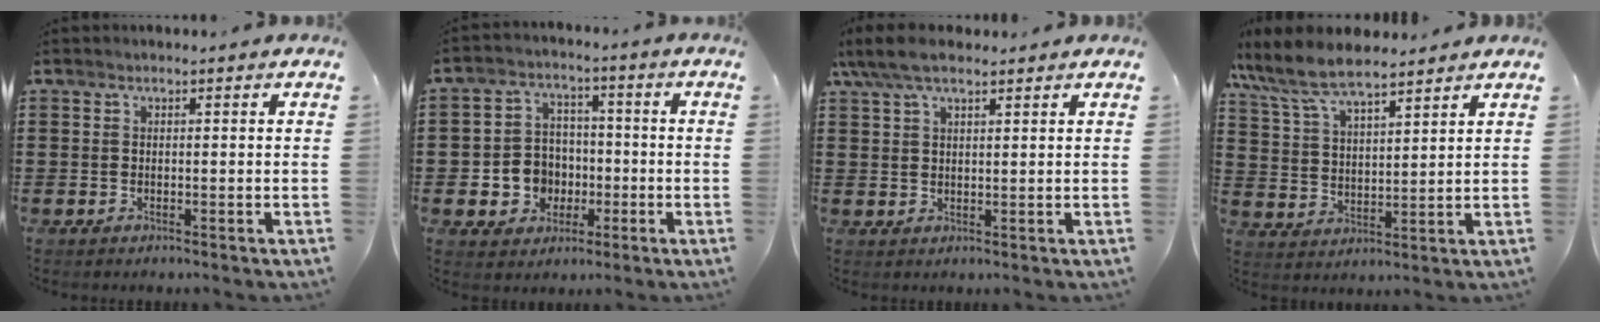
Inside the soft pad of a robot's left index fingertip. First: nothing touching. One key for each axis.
{"total": 6.6, "fx": -1.4, "fy": 6.1, "fz": 2.2, "tx": -0.064, "ty": 0.017, "tz": -0.024}
{"total": 5.5, "fx": 3.8, "fy": 2.0, "fz": 3.5, "tx": -0.083, "ty": 0.002, "tz": 0.069}
{"total": 8.0, "fx": 7.0, "fy": 2.0, "fz": 3.2, "tx": -0.091, "ty": -0.024, "tz": 0.126}